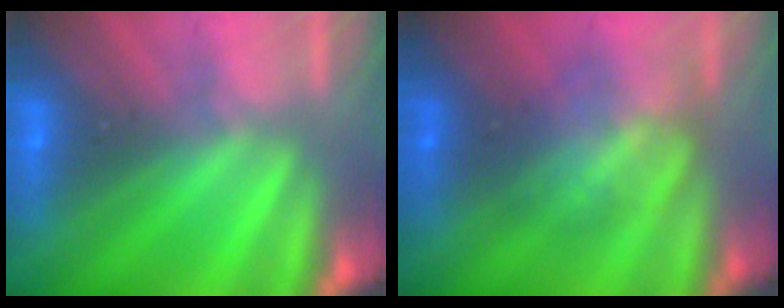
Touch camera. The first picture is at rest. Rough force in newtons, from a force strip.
{"total": 3.2}